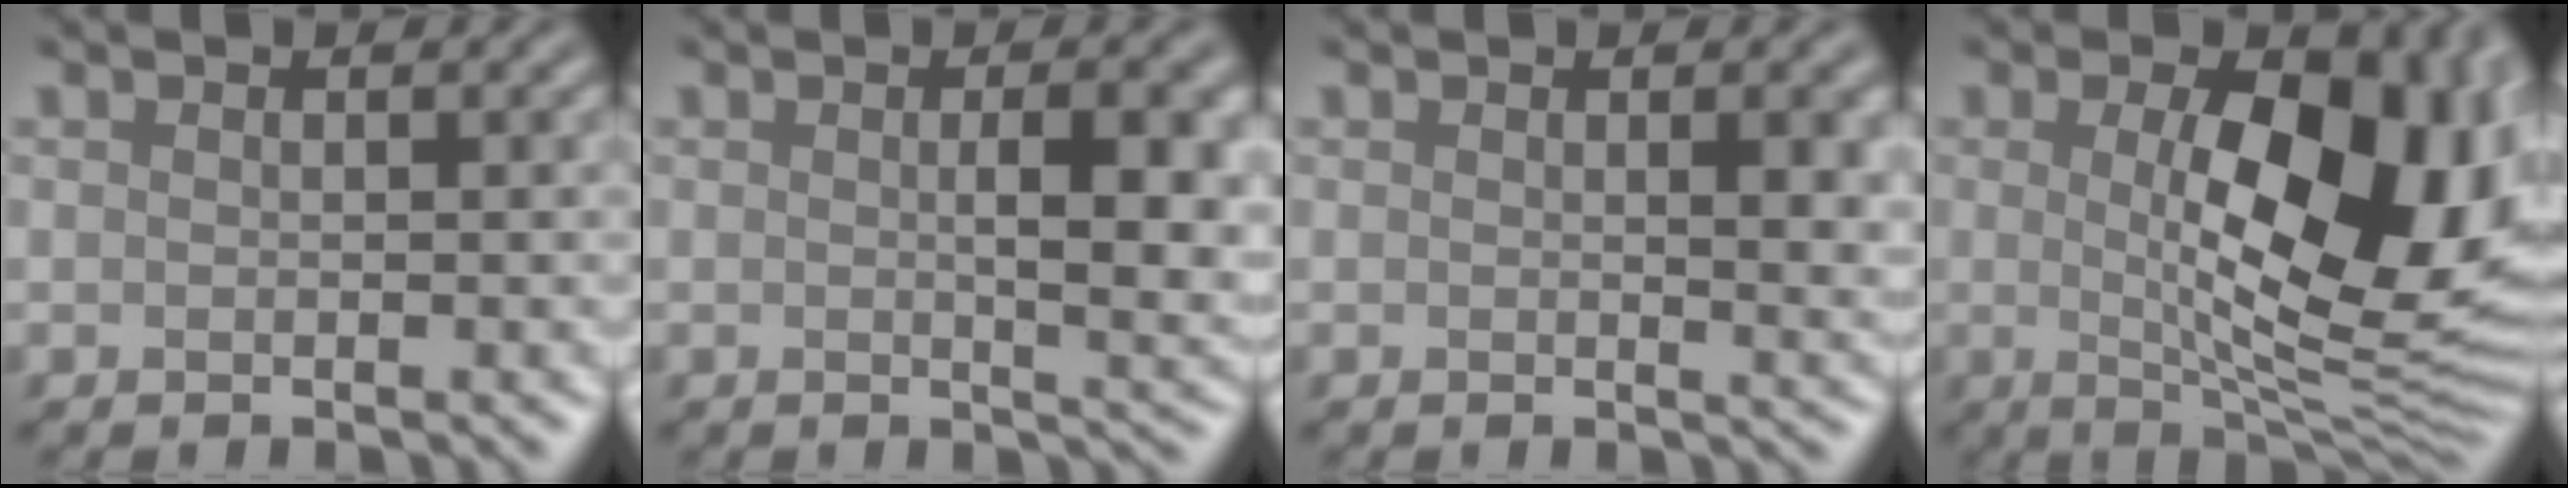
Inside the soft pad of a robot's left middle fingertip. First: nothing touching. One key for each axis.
{"total": 5.6, "fx": 0.4, "fy": 1.5, "fz": 5.3, "tx": -0.070, "ty": -0.002, "tz": 0.011}
{"total": 2.7, "fx": 0.5, "fy": 0.6, "fz": 2.6, "tx": -0.031, "ty": -0.004, "tz": 0.008}
{"total": 14.0, "fx": 1.3, "fy": 6.0, "fz": 12.5, "tx": -0.163, "ty": -0.002, "tz": 0.024}